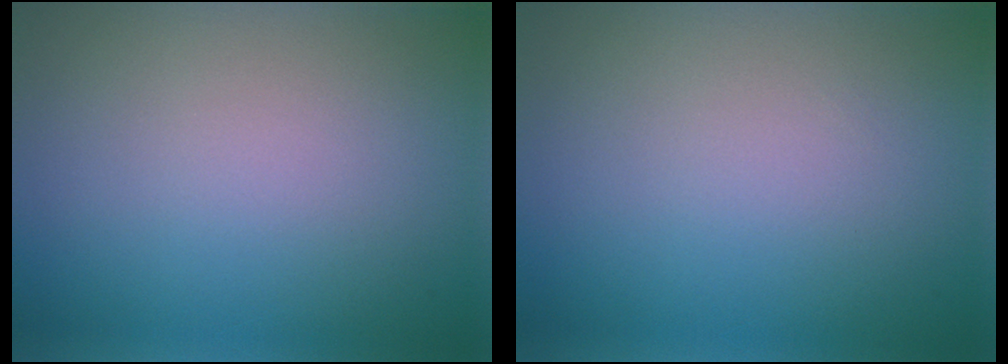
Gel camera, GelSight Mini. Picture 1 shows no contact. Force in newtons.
{"total": 0.0}